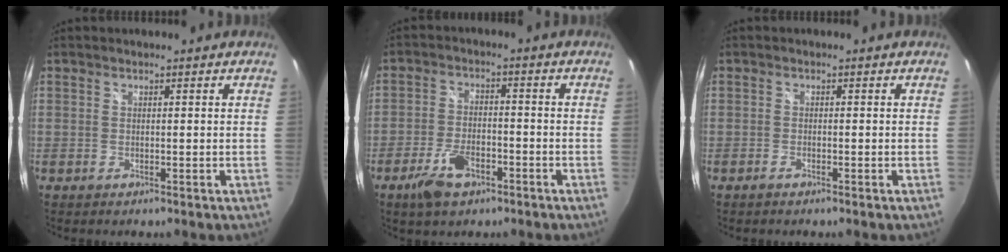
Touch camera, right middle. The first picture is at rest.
{"total": 7.7, "force": [-4.7, 3.8, 4.9], "torque": [-0.111, -0.003, -0.081]}
{"total": 0.9, "force": [-0.8, 0.1, 0.5], "torque": [-0.014, -0.001, -0.018]}